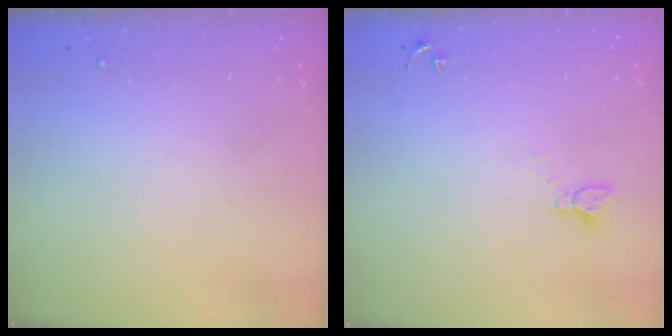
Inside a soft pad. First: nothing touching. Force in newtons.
{"total": 2.3, "press": 2.3, "slide": 0.3}